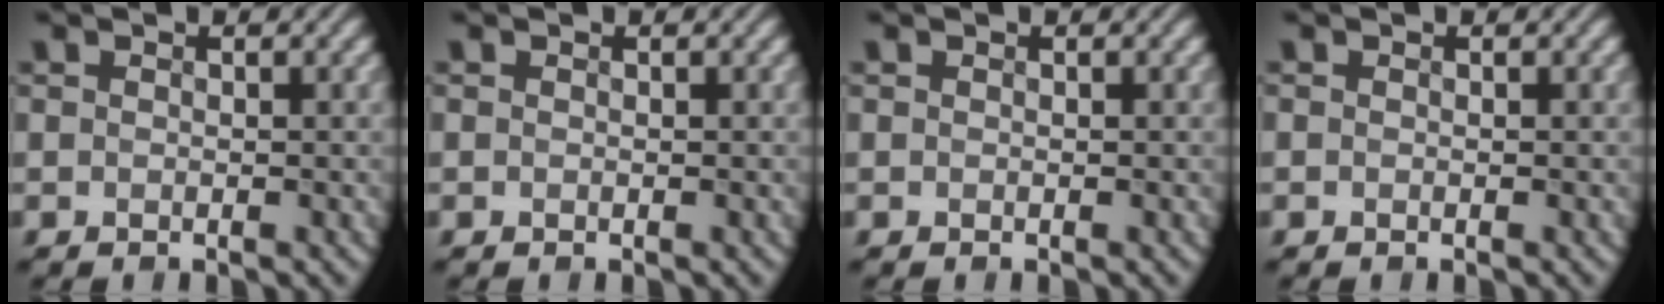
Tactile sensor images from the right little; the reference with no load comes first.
{"total": 0.0}
{"total": 0.0}
{"total": 0.0}